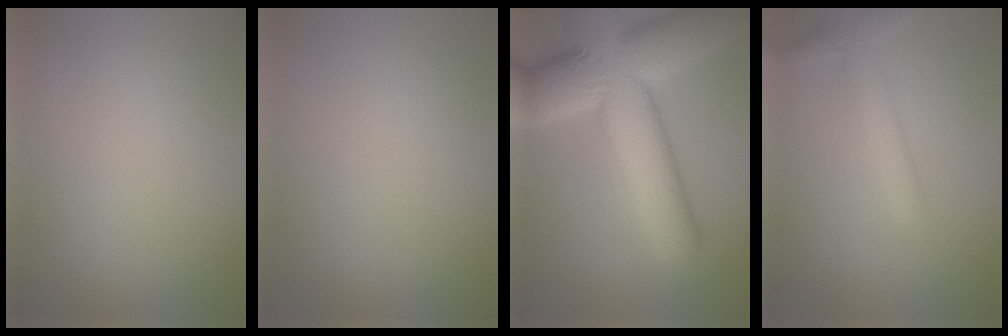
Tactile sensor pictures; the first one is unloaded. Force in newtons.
{"total": 0.0}
{"total": 14.9, "press": 14.9, "slide": 0.3}
{"total": 2.6, "press": 2.6, "slide": 0.1}